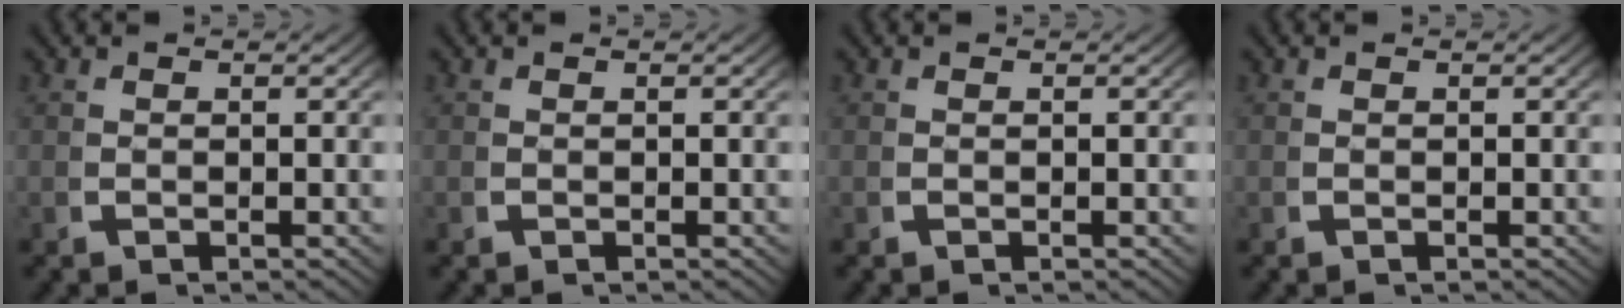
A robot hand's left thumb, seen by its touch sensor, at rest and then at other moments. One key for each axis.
{"total": 0.0}
{"total": 0.0}
{"total": 0.0}